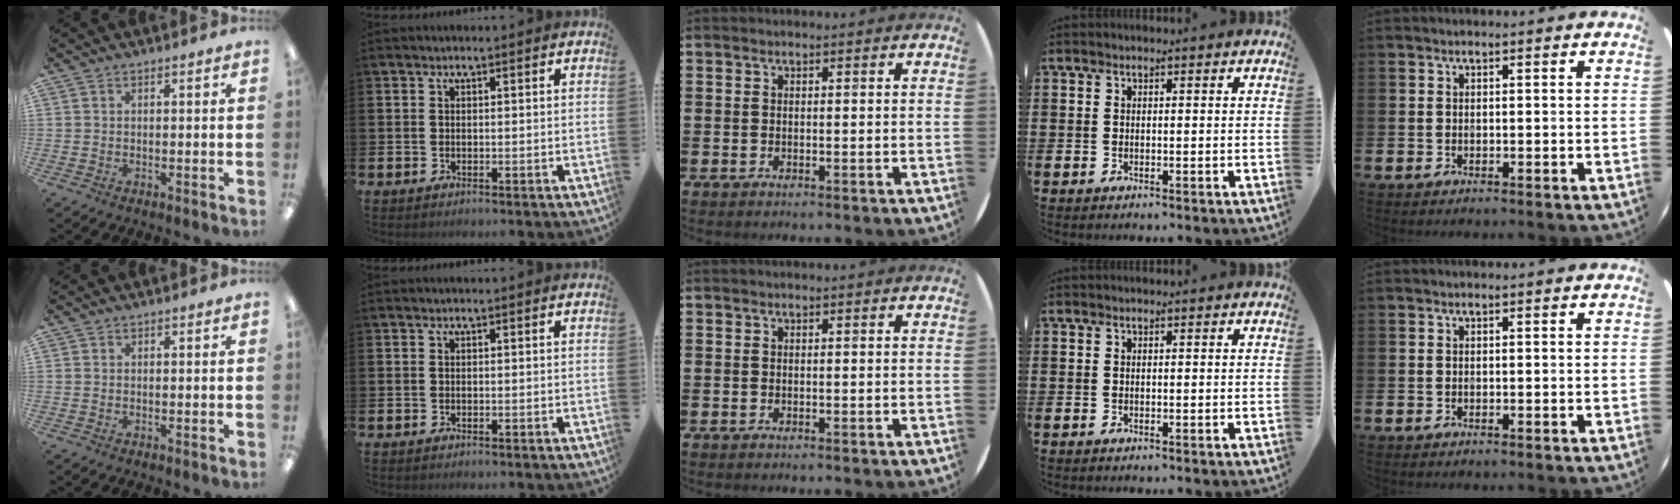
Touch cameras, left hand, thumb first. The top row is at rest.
{}